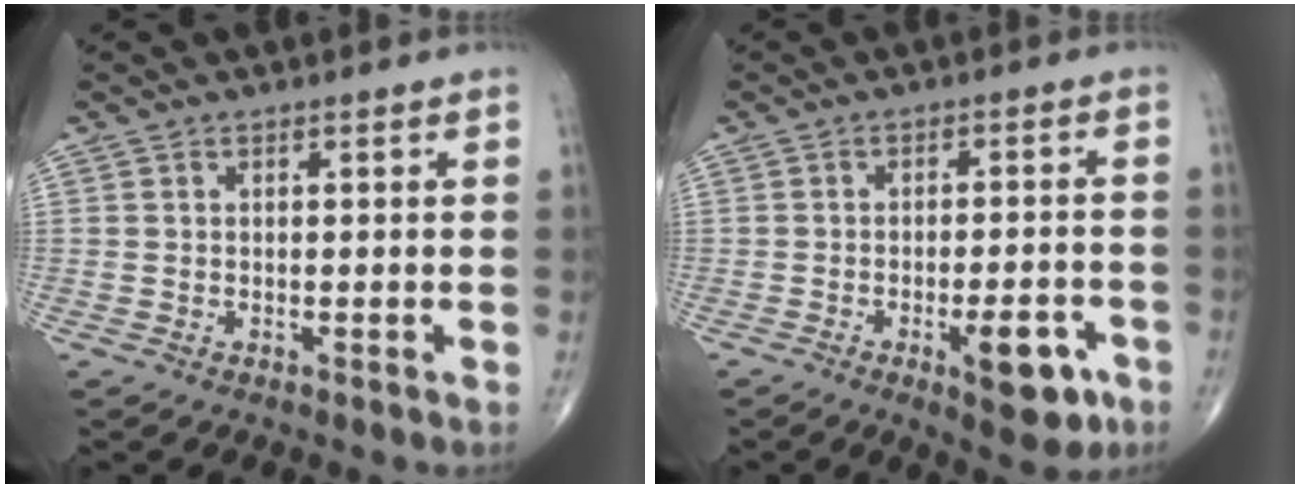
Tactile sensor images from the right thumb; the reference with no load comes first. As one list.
[{"total": 8.9, "force": [-4.1, 3.3, 7.2], "torque": [-0.084, 0.016, -0.051]}]